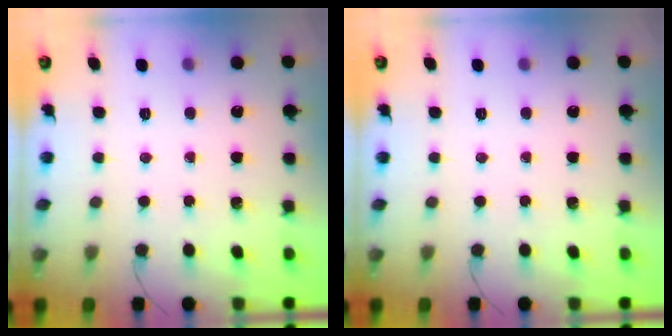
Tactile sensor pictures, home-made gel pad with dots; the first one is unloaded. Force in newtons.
{"total": 0.0}